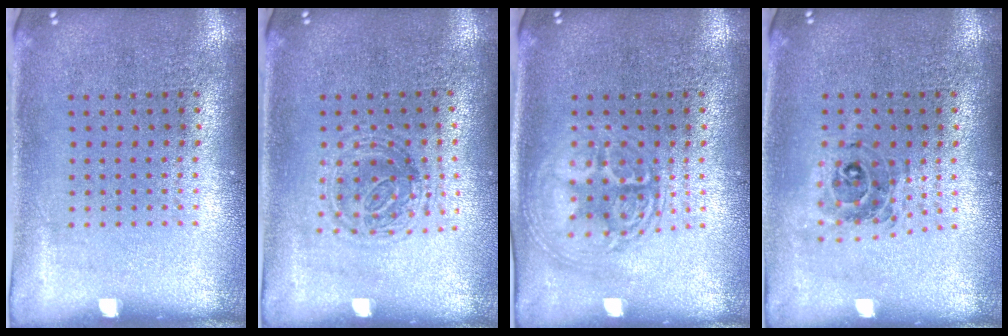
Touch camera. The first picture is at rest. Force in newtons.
{"total": 1.2, "press": 1.1, "slide": 0.5}
{"total": 2.9, "press": 2.8, "slide": 0.4}
{"total": 0.8, "press": 0.8, "slide": 0.0}